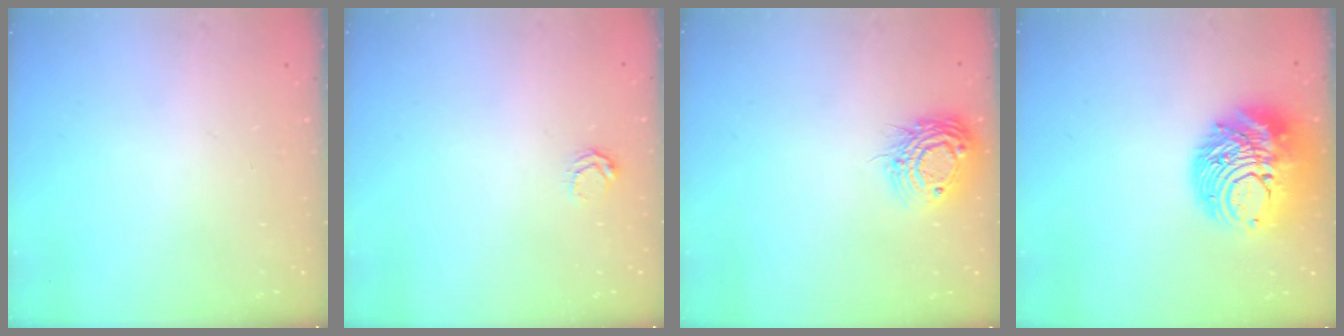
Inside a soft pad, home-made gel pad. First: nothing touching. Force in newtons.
{"total": 4.1, "press": 4.1, "slide": 0.4}
{"total": 12.1, "press": 12.0, "slide": 1.1}
{"total": 17.0, "press": 16.9, "slide": 1.7}